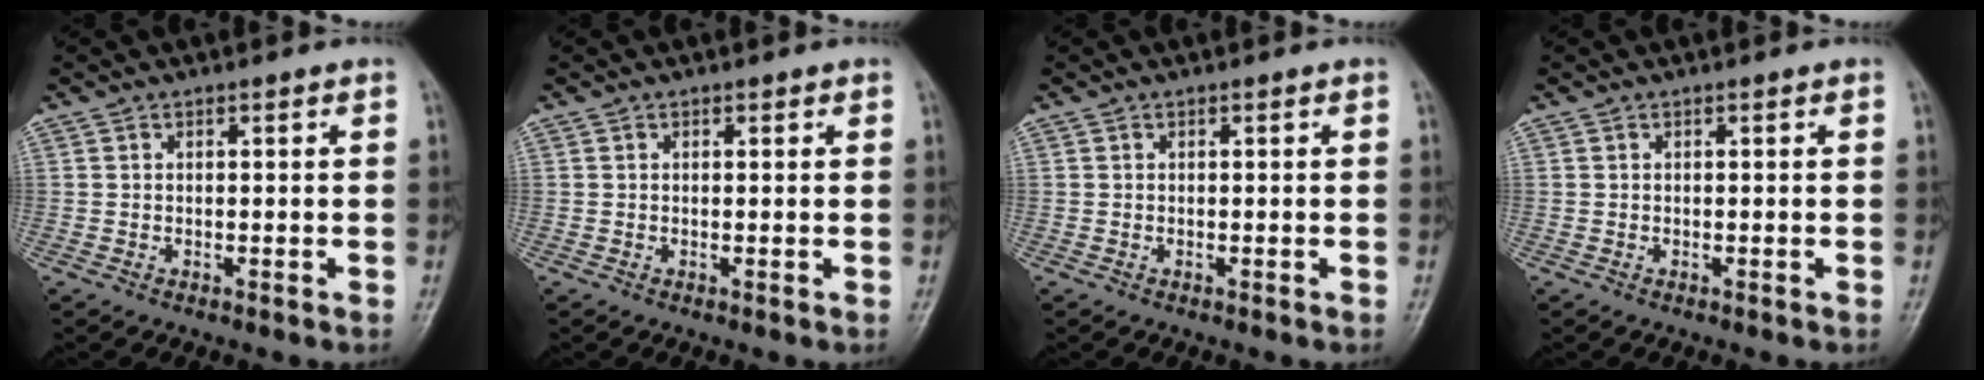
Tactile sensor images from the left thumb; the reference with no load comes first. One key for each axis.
{"total": 0.7, "fx": 0.4, "fy": 0.5, "fz": 0.3, "tx": 0.003, "ty": -0.002, "tz": 0.003}
{"total": 0.0}
{"total": 0.0}